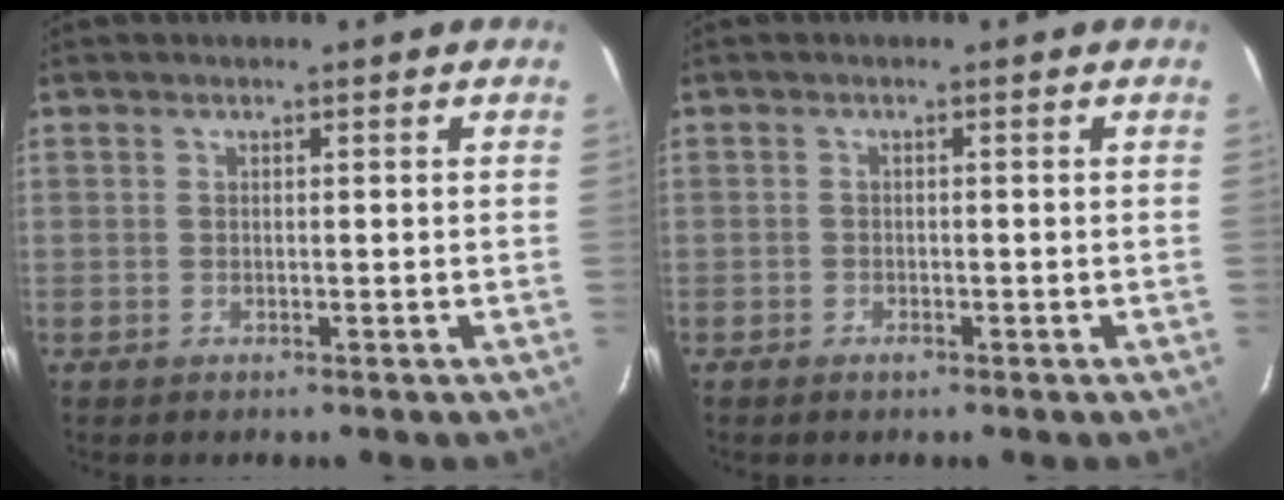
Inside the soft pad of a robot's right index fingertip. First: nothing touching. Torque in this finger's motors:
{"motor_torque": [0.29, -0.30, 0.07, 0.01]}